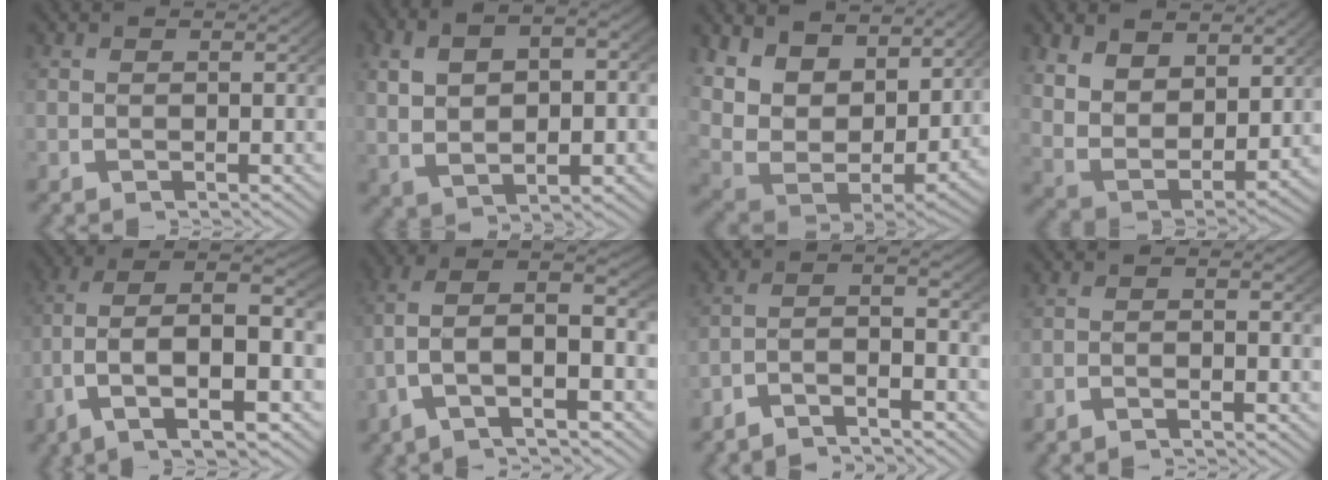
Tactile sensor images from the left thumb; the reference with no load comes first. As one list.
[{"total": 7.0, "force": [0.5, 4.5, 5.4], "torque": [-0.092, -0.001, 0.019]}, {"total": 11.8, "force": [2.0, 8.1, 8.4], "torque": [-0.193, -0.045, 0.046]}, {"total": 8.8, "force": [1.1, 6.5, 5.8], "torque": [-0.152, -0.043, 0.033]}, {"total": 12.6, "force": [-1.3, 7.8, 9.8], "torque": [-0.205, -0.048, -0.007]}, {"total": 11.5, "force": [-0.6, 7.6, 8.6], "torque": [-0.176, -0.030, -0.011]}, {"total": 5.3, "force": [-2.6, 2.5, 3.8], "torque": [-0.063, -0.008, -0.054]}, {"total": 1.7, "force": [-1.6, 0.3, 0.5], "torque": [-0.005, 0.002, -0.038]}]